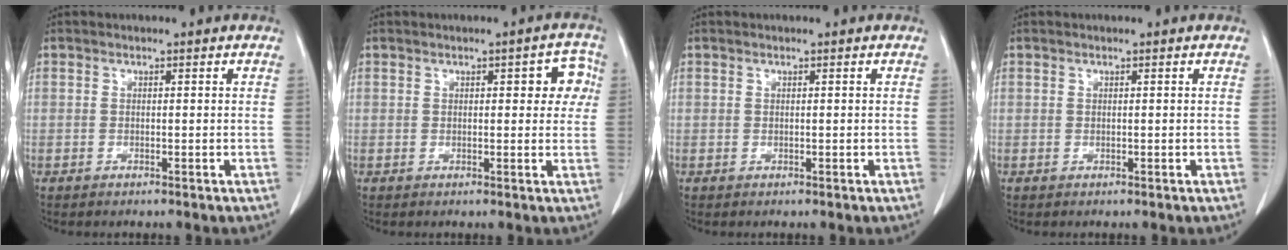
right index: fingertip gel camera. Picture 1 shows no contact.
{"total": 4.5, "force": [1.1, 2.0, 3.9], "torque": [-0.030, 0.018, 0.008]}
{"total": 0.0}
{"total": 0.0}